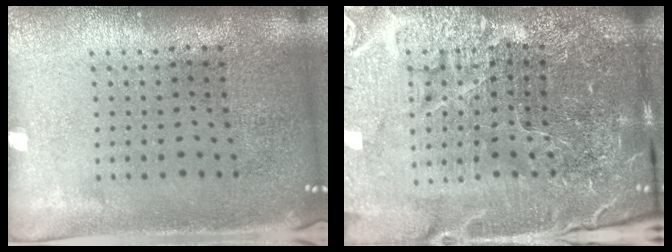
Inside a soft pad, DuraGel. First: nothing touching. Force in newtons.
{"total": 6.6, "press": 5.8, "slide": 3.2}